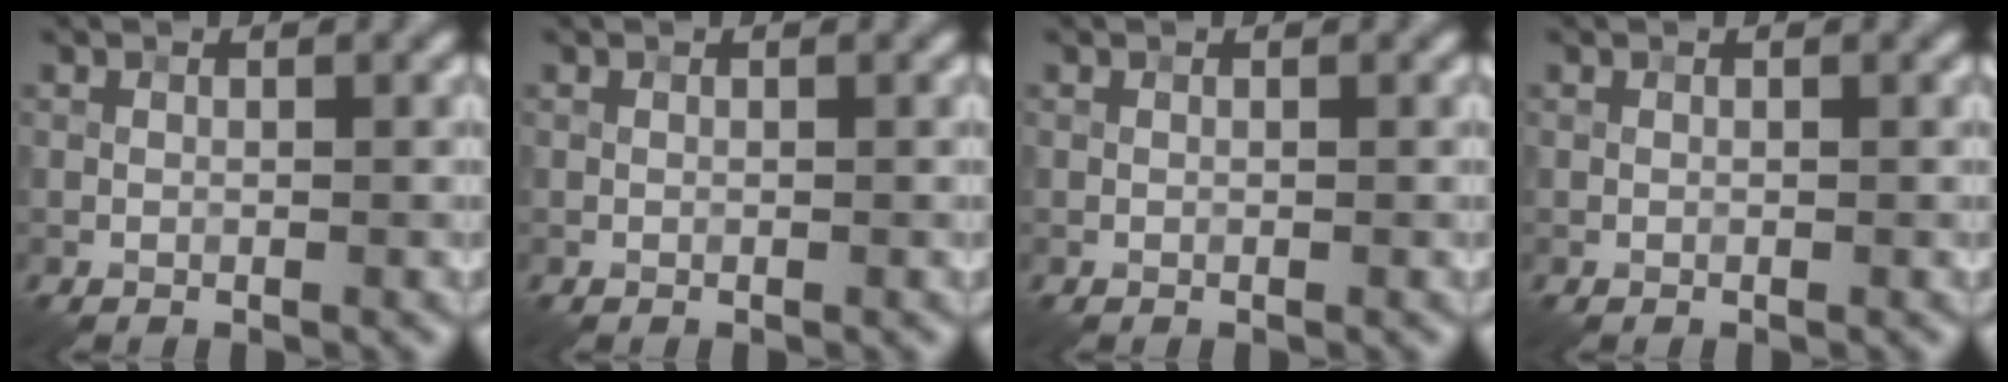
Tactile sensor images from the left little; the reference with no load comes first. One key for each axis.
{"total": 0.0}
{"total": 0.0}
{"total": 0.0}